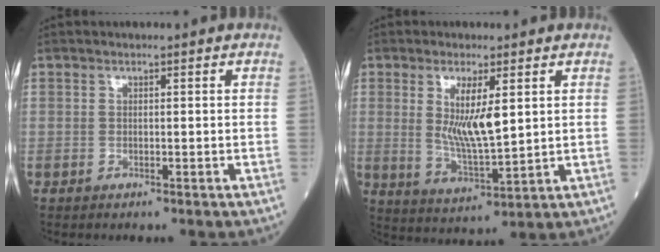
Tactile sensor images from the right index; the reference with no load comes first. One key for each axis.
{"total": 7.7, "fx": 2.0, "fy": 1.4, "fz": 7.3, "tx": -0.138, "ty": -0.013, "tz": 0.041}